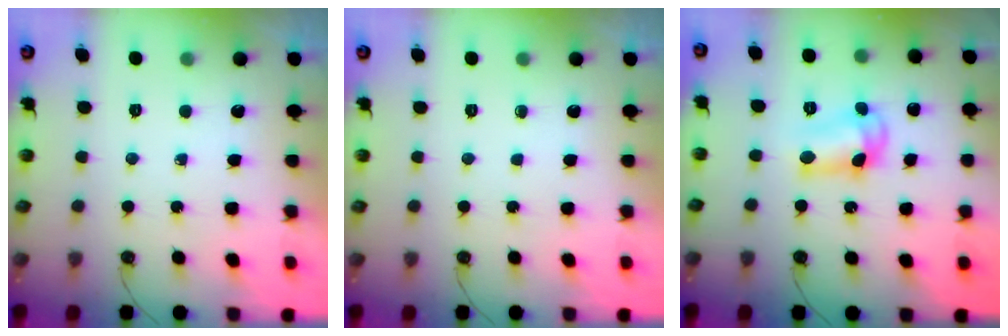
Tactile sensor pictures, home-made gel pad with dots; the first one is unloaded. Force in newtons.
{"total": 0.0}
{"total": 9.5, "press": 9.5, "slide": 0.4}